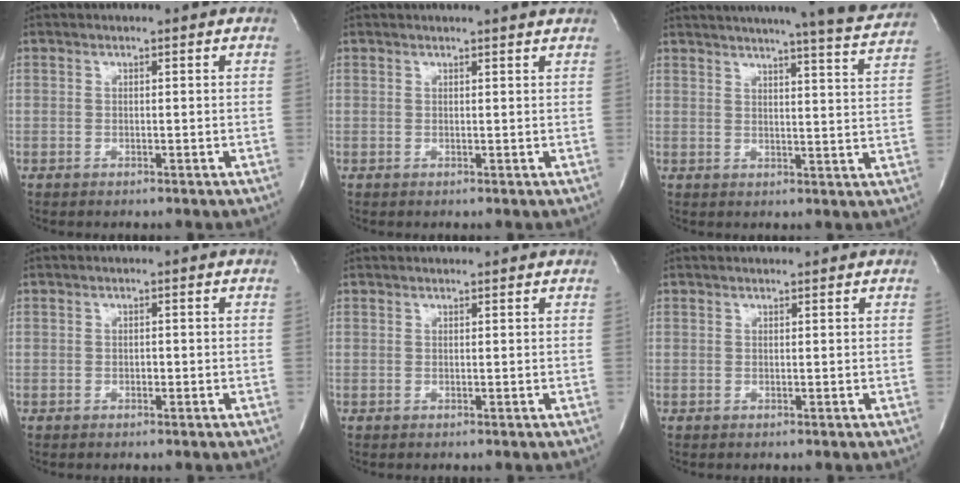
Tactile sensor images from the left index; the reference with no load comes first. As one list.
[{"total": 3.1, "force": [3.0, -0.4, 0.8], "torque": [-0.012, 0.002, 0.026]}, {"total": 19.0, "force": [17.6, -0.2, 7.3], "torque": [-0.108, -0.049, 0.206]}, {"total": 0.9, "force": [-0.3, 0.6, 0.6], "torque": [-0.012, 0.002, -0.004]}, {"total": 3.3, "force": [3.2, 0.1, 0.6], "torque": [-0.010, 0.022, 0.038]}, {"total": 1.8, "force": [1.7, 0.0, 0.2], "torque": [-0.008, 0.011, 0.026]}]